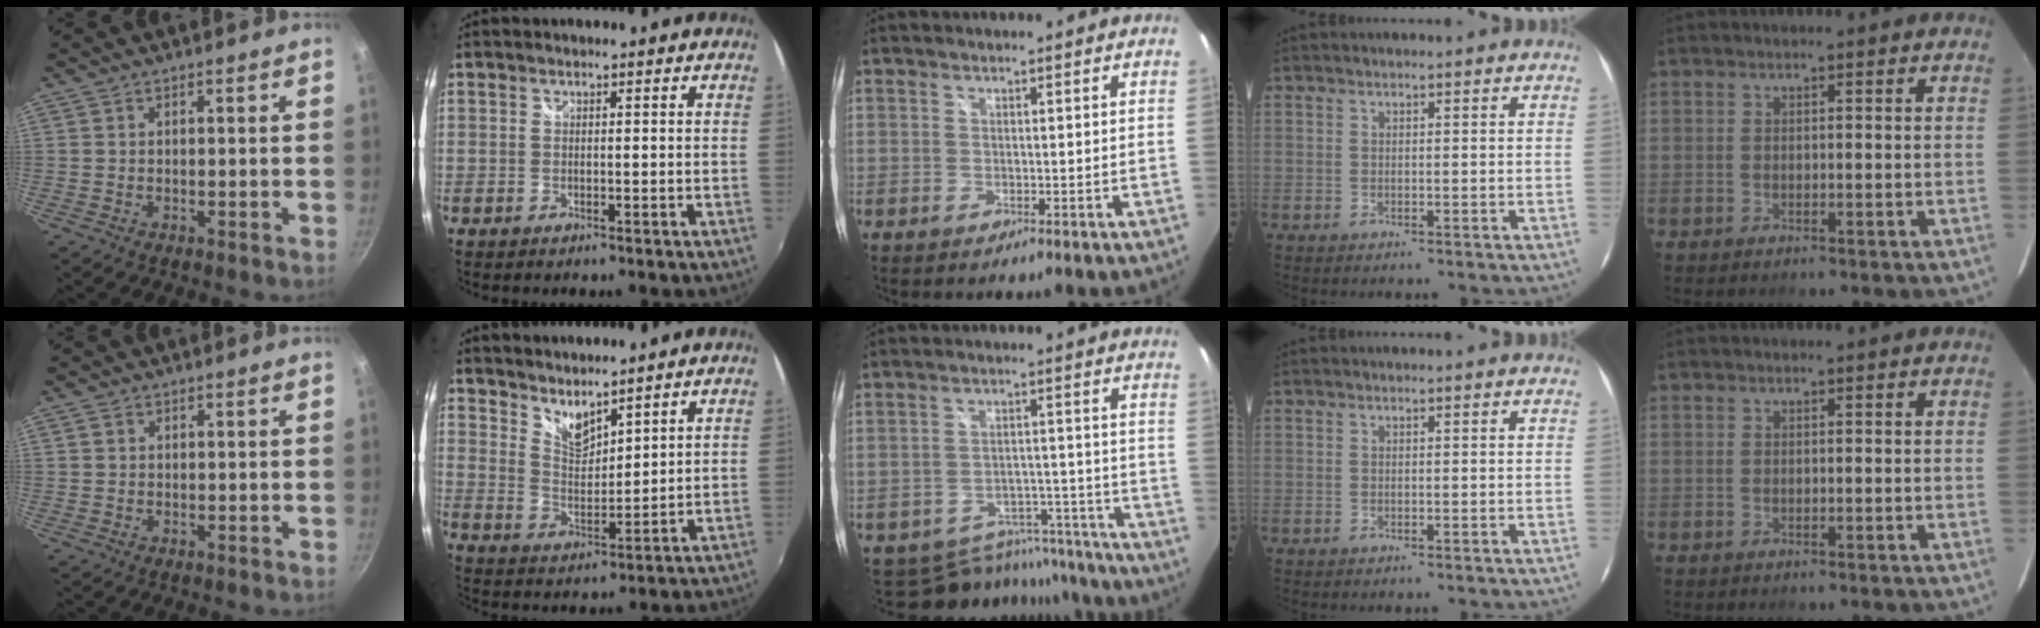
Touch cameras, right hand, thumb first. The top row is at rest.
{"thumb": {"total": 1.0, "force": [0.2, 0.9, 0.3], "torque": [-0.005, 0.003, 0.002]}, "index": {"total": 6.5, "force": [5.7, 1.6, 2.5], "torque": [-0.037, -0.007, 0.106]}, "middle": {"total": 14.4, "force": [-12.7, 6.2, 2.6], "torque": [-0.057, 0.033, -0.156]}}